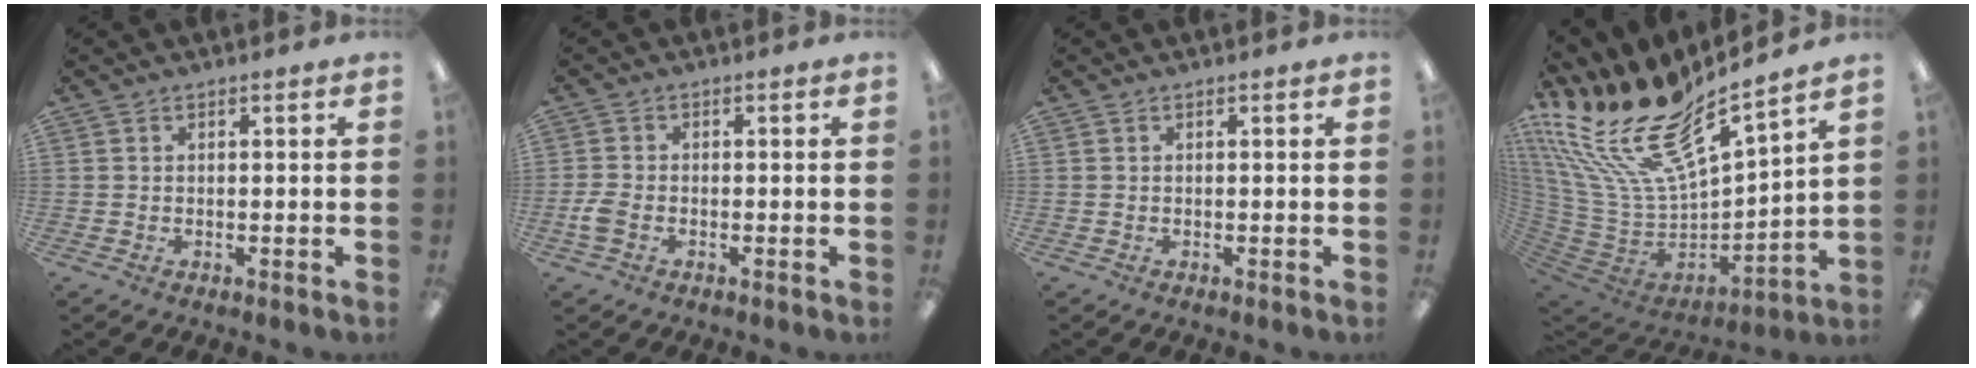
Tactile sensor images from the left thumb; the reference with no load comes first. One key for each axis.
{"total": 3.2, "fx": -1.2, "fy": 1.9, "fz": 2.3, "tx": -0.049, "ty": 0.003, "tz": -0.023}
{"total": 0.0}
{"total": 22.5, "fx": 16.6, "fy": 7.1, "fz": 13.4, "tx": -0.269, "ty": -0.132, "tz": 0.296}